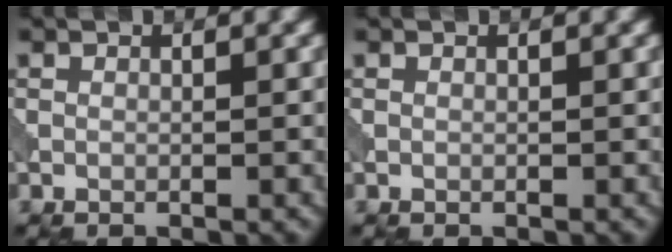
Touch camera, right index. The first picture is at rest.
{"total": 0.0}